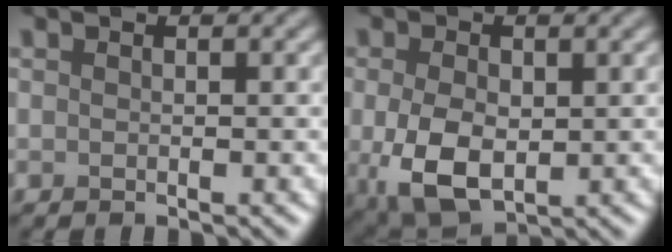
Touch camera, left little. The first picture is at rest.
{"total": 6.0, "force": [-0.8, 3.7, 4.7], "torque": [-0.110, -0.014, -0.008]}